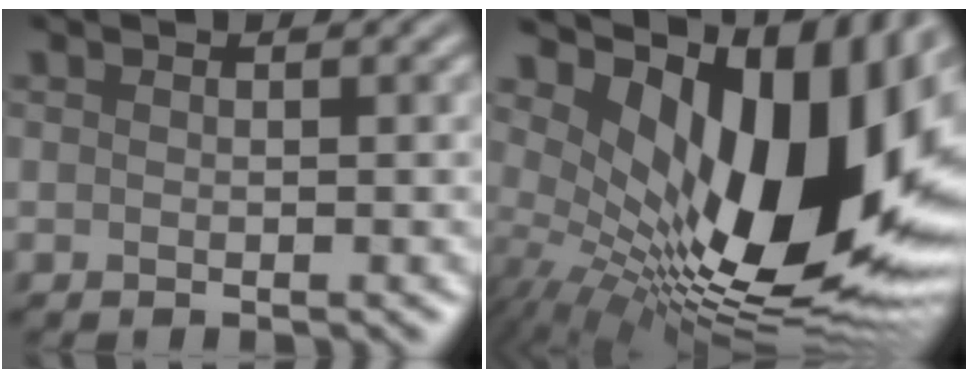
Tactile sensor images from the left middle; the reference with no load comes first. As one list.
[{"total": 17.0, "force": [3.2, 8.3, 14.5], "torque": [-0.221, -0.001, 0.049]}]